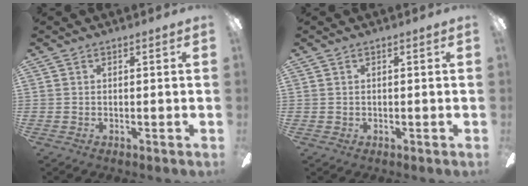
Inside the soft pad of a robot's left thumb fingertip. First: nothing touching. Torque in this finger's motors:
{"motor_torque": [-0.08, -0.01, -0.13, 0.13, 0.01]}